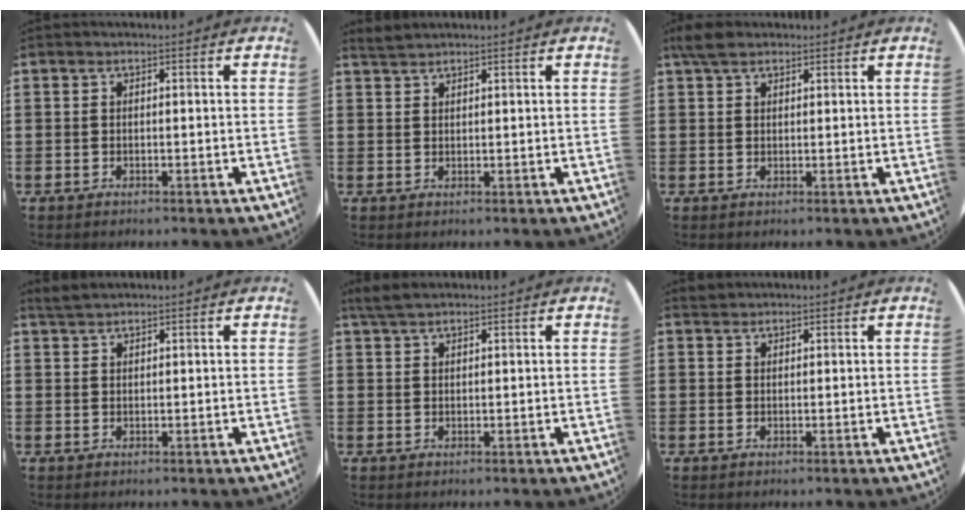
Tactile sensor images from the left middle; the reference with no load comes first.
{"total": 1.5, "force": [1.5, 0.0, 0.2], "torque": [-0.006, 0.001, 0.029]}
{"total": 2.9, "force": [2.3, 1.1, 1.3], "torque": [-0.024, 0.003, 0.042]}
{"total": 1.8, "force": [1.7, 0.3, 0.5], "torque": [-0.014, 0.003, 0.033]}
{"total": 2.9, "force": [2.4, 0.7, 1.4], "torque": [-0.033, 0.005, 0.046]}
{"total": 1.0, "force": [0.9, 0.2, -0.1], "torque": [0.008, -0.002, 0.018]}